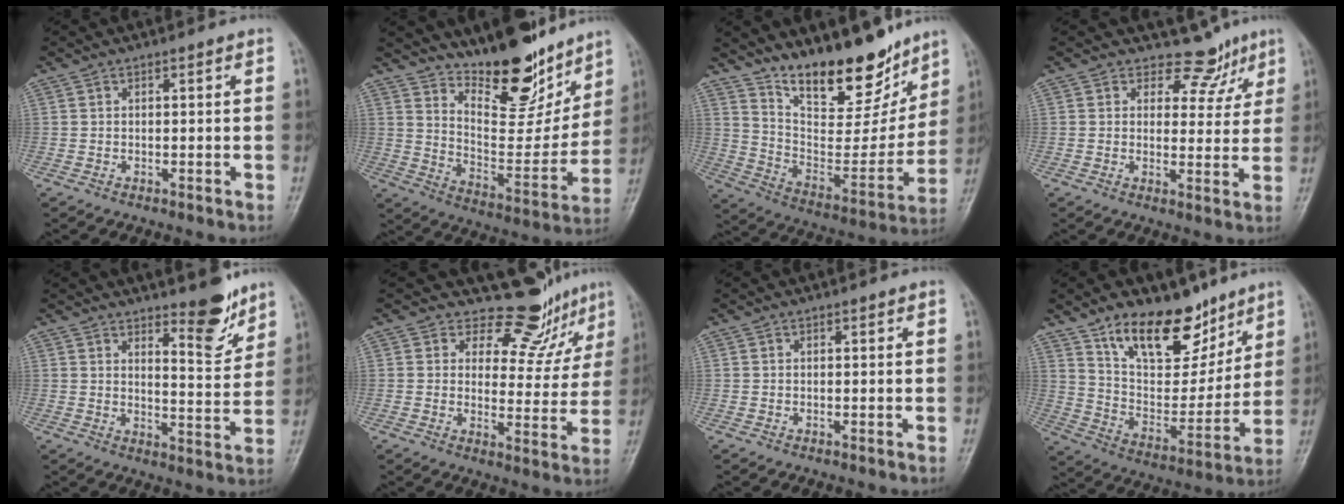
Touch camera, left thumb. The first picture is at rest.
{"total": 18.1, "force": [14.2, 6.6, 9.1], "torque": [-0.084, -0.106, 0.233]}
{"total": 20.2, "force": [15.2, 7.5, 11.0], "torque": [-0.118, -0.096, 0.256]}
{"total": 6.0, "force": [4.7, 3.7, 0.5], "torque": [0.027, -0.035, 0.057]}
{"total": 8.1, "force": [6.2, 2.2, 4.8], "torque": [-0.047, -0.057, 0.094]}
{"total": 9.3, "force": [8.2, 4.1, 1.2], "torque": [0.023, -0.076, 0.101]}
{"total": 0.0}
{"total": 18.7, "force": [12.5, 9.4, 10.3], "torque": [-0.106, -0.076, 0.221]}